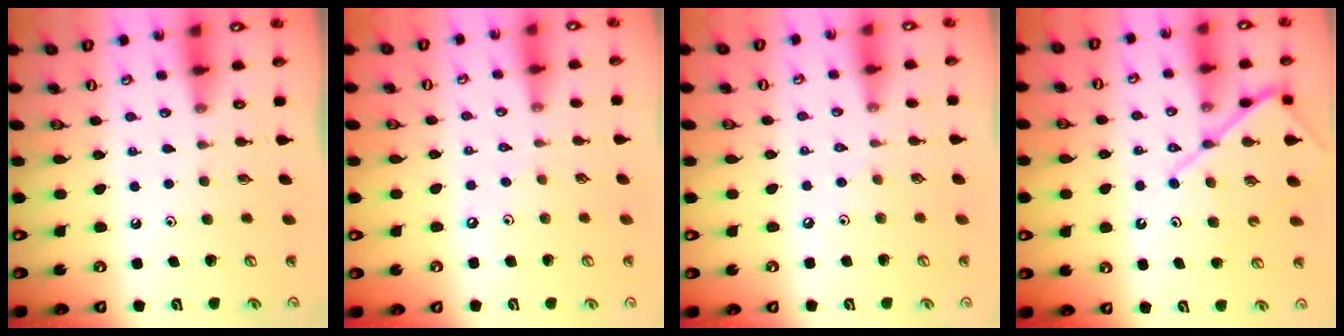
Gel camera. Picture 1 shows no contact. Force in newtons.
{"total": 2.5, "press": 2.5, "slide": 0.4}
{"total": 1.2, "press": 1.1, "slide": 0.4}
{"total": 12.0, "press": 12.0, "slide": 1.3}